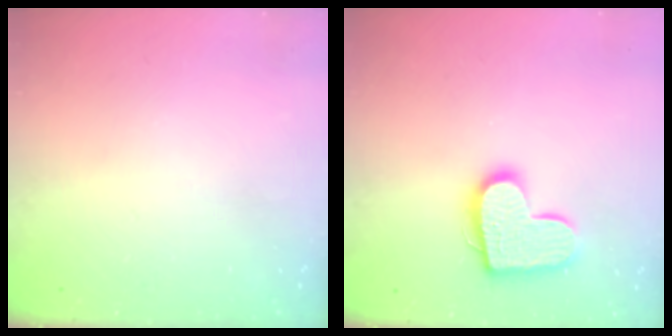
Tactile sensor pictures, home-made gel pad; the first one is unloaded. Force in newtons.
{"total": 14.5, "press": 14.5, "slide": 0.8}